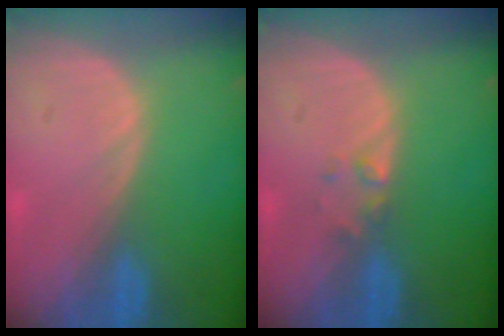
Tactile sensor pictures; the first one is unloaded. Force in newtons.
{"total": 1.4, "press": 1.3, "slide": 0.2}